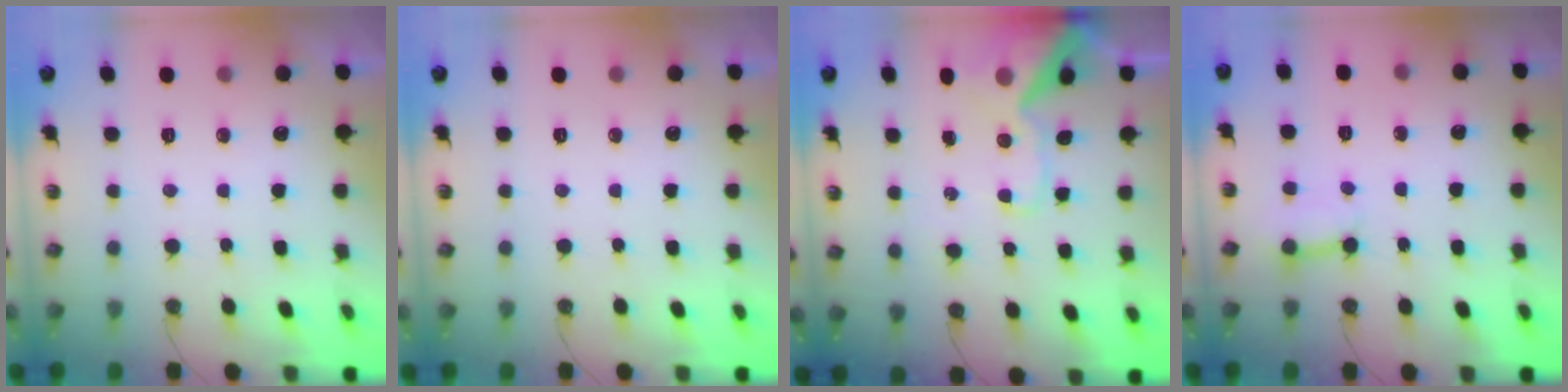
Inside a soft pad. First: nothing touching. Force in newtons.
{"total": 0.0}
{"total": 14.8, "press": 14.6, "slide": 2.2}
{"total": 5.3, "press": 5.2, "slide": 0.6}